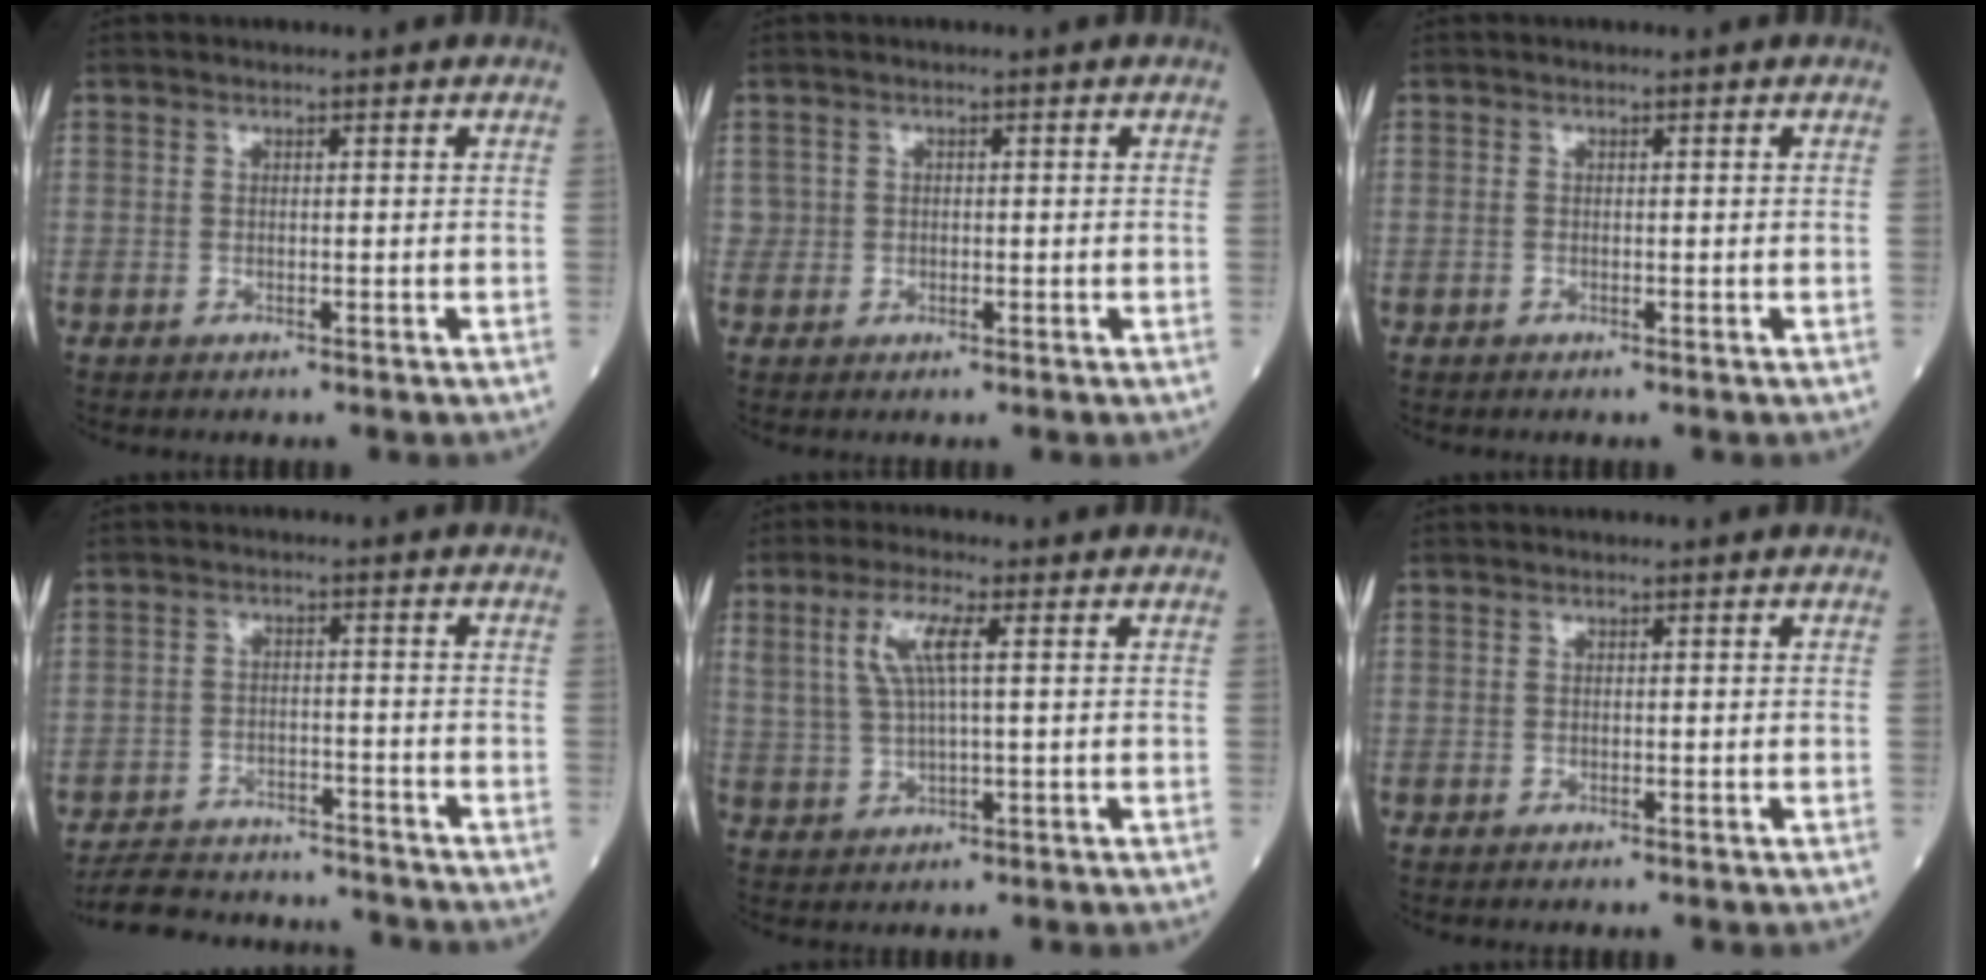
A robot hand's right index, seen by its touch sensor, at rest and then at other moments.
{"total": 1.5, "force": [0.0, 1.5, -0.2], "torque": [0.012, 0.005, -0.001]}
{"total": 0.0}
{"total": 12.1, "force": [-11.5, 3.1, 2.2], "torque": [-0.040, 0.014, -0.167]}
{"total": 6.2, "force": [2.1, 1.1, 5.7], "torque": [-0.127, 0.014, 0.046]}
{"total": 0.0}